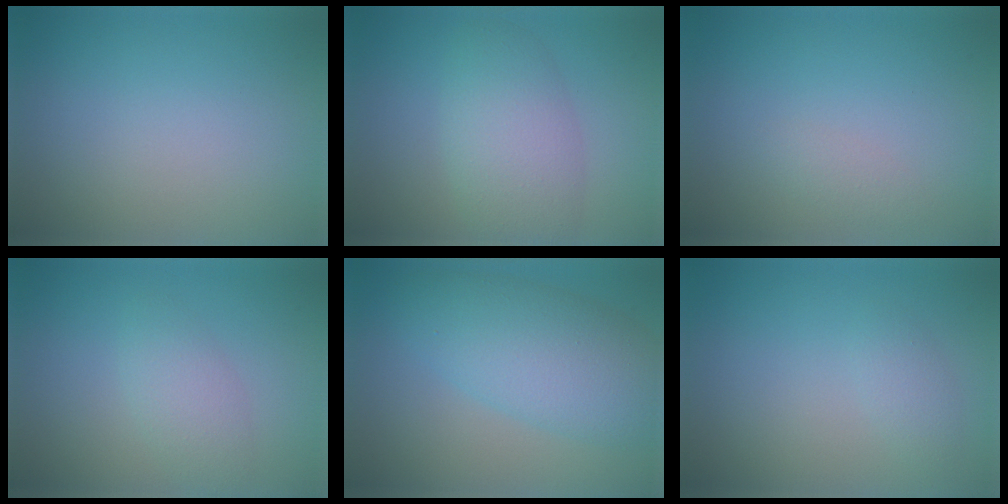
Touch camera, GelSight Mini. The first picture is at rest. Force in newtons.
{"total": 5.4, "press": 5.4, "slide": 0.4}
{"total": 1.0, "press": 1.0, "slide": 0.0}
{"total": 2.4, "press": 2.4, "slide": 0.1}
{"total": 7.0, "press": 7.0, "slide": 0.1}
{"total": 2.3, "press": 2.3, "slide": 0.2}